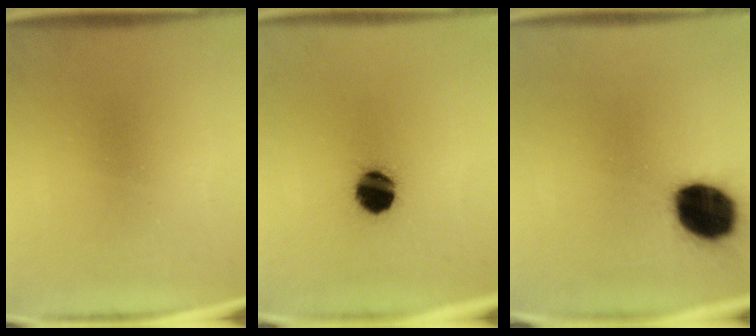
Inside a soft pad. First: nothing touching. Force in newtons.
{"total": 9.4}
{"total": 18.5}